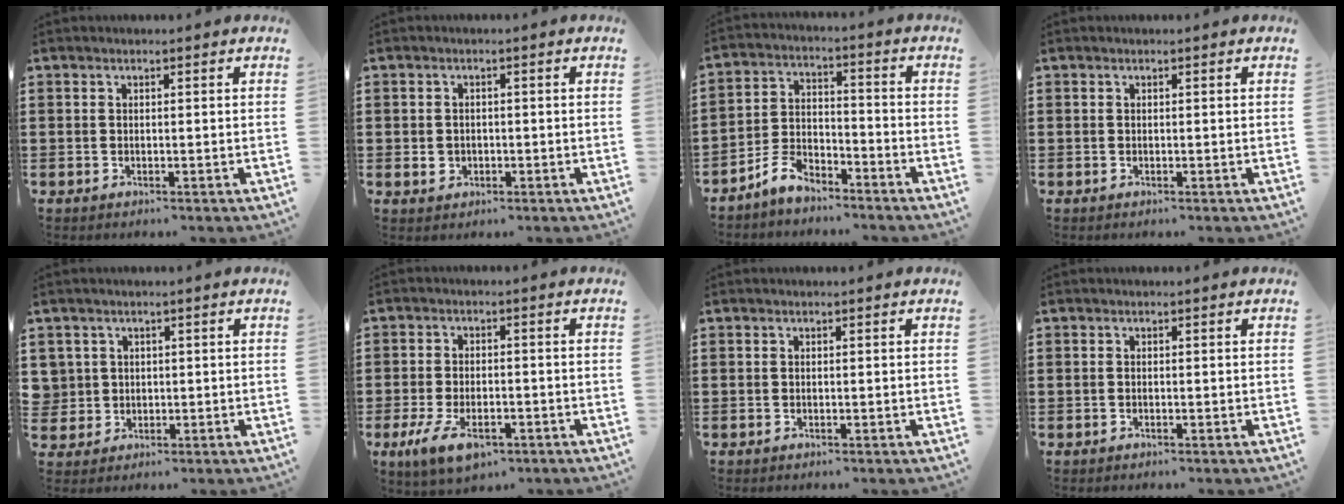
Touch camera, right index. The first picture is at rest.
{"total": 1.7, "force": [-0.3, 1.6, 0.6], "torque": [-0.016, 0.005, -0.008]}
{"total": 5.6, "force": [-5.0, 1.8, 1.6], "torque": [-0.043, 0.014, -0.103]}
{"total": 0.0}
{"total": 2.7, "force": [0.6, 2.6, 0.1], "torque": [-0.017, 0.007, 0.011]}
{"total": 5.7, "force": [-3.1, 2.5, 4.0], "torque": [-0.087, 0.000, -0.057]}
{"total": 0.0}
{"total": 0.0}